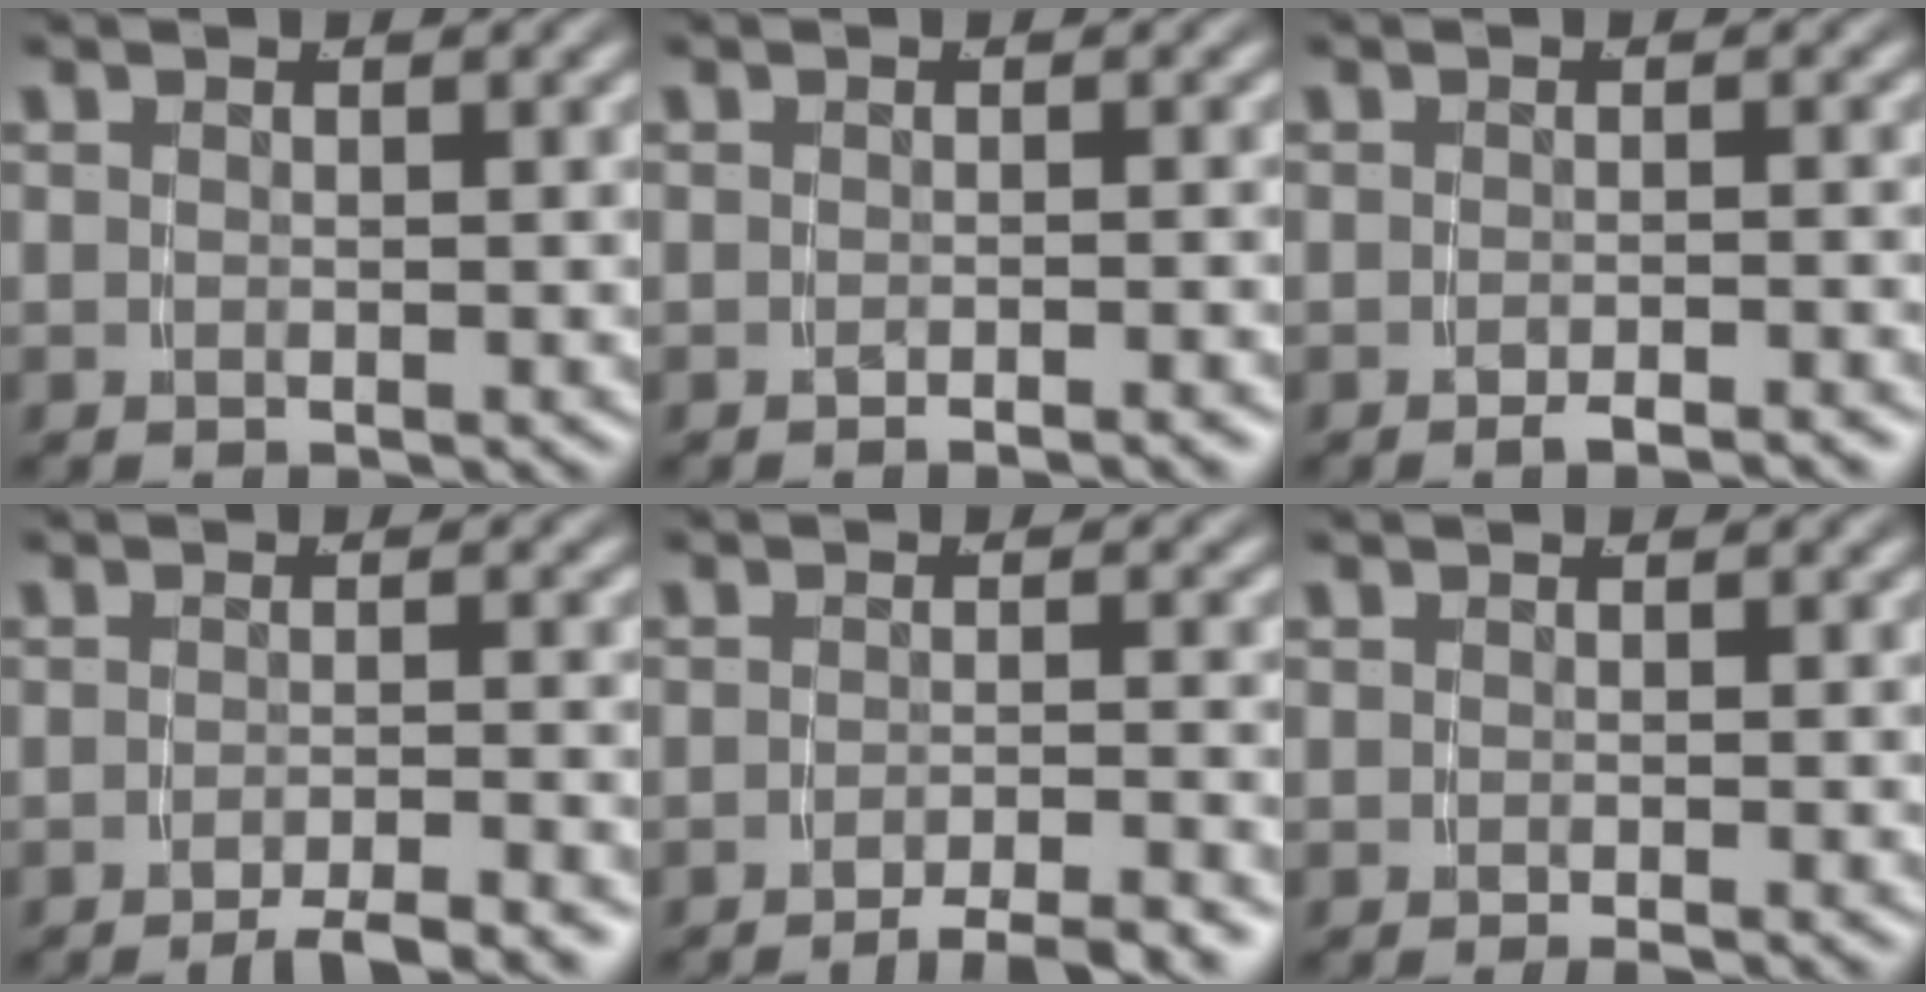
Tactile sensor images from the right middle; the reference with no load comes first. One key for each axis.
{"total": 1.4, "fx": -1.2, "fy": -0.4, "fz": 0.5, "tx": -0.006, "ty": 0.007, "tz": -0.021}
{"total": 2.3, "fx": -2.1, "fy": -0.3, "fz": 0.9, "tx": -0.010, "ty": 0.005, "tz": -0.035}
{"total": 4.1, "fx": -3.5, "fy": 0.3, "fz": 2.0, "tx": -0.023, "ty": 0.003, "tz": -0.060}
{"total": 4.6, "fx": -4.0, "fy": 0.3, "fz": 2.2, "tx": -0.021, "ty": 0.001, "tz": -0.066}
{"total": 0.9, "fx": -0.7, "fy": -0.2, "fz": 0.5, "tx": -0.004, "ty": 0.004, "tz": -0.010}